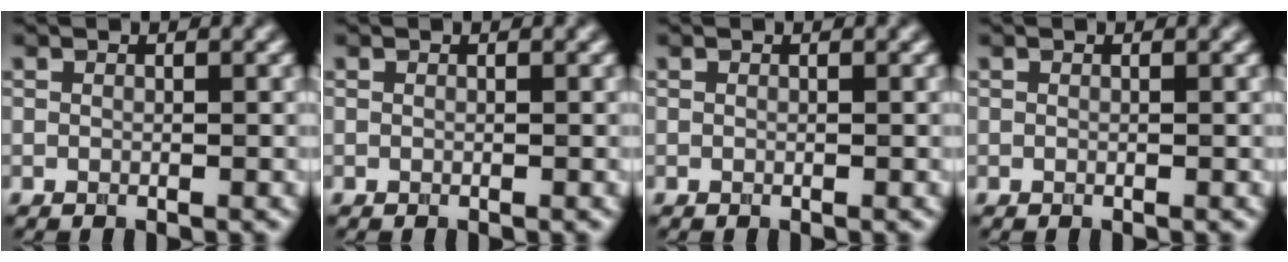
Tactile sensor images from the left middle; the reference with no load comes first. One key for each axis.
{"total": 0.0}
{"total": 0.0}
{"total": 0.0}